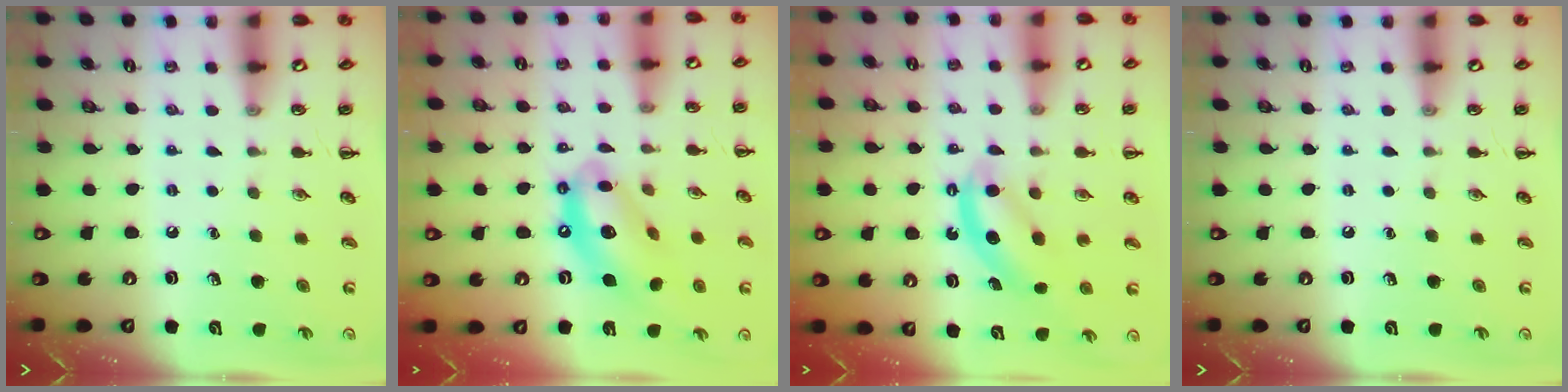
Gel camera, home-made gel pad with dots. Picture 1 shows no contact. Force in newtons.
{"total": 14.8, "press": 14.2, "slide": 4.0}
{"total": 7.0, "press": 6.9, "slide": 1.2}
{"total": 0.0}